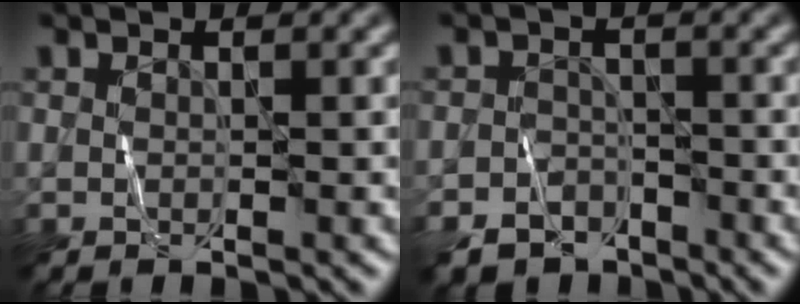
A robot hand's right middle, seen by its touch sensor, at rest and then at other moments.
{"total": 4.2, "force": [-3.4, 2.5, 0.6], "torque": [0.001, -0.003, -0.057]}